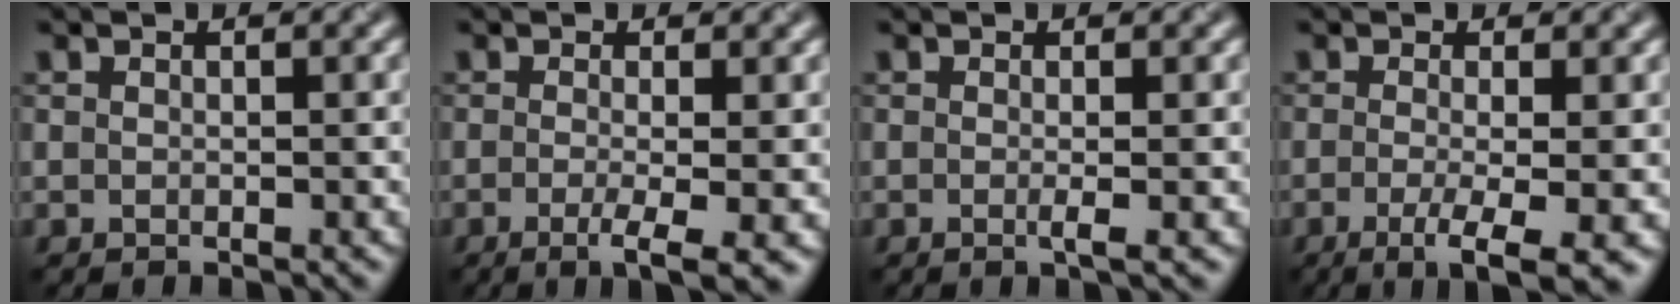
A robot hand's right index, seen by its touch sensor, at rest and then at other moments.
{"total": 3.9, "force": [-1.0, 0.9, 3.7], "torque": [-0.062, -0.012, -0.018]}
{"total": 1.3, "force": [-0.2, 0.3, 1.3], "torque": [-0.019, -0.005, -0.006]}
{"total": 5.1, "force": [-1.8, 1.2, 4.7], "torque": [-0.075, -0.010, -0.029]}